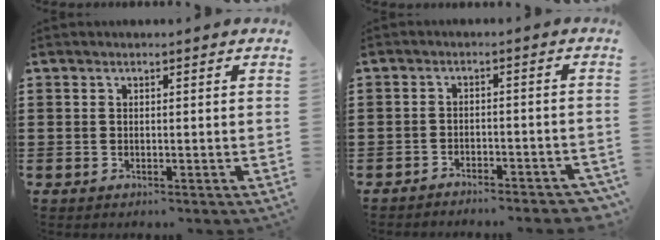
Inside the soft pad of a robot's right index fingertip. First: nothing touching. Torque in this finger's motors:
{"motor_torque": [0.26, -0.18, -0.03, -0.05]}